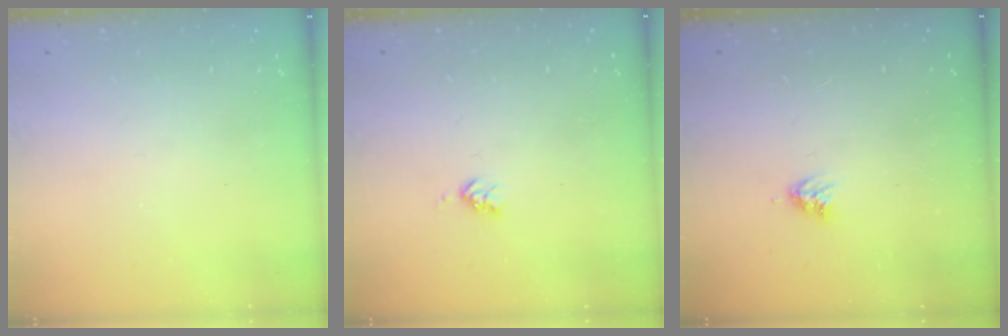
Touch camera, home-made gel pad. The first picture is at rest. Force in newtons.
{"total": 2.9, "press": 2.9, "slide": 0.5}
{"total": 3.5, "press": 3.4, "slide": 0.5}